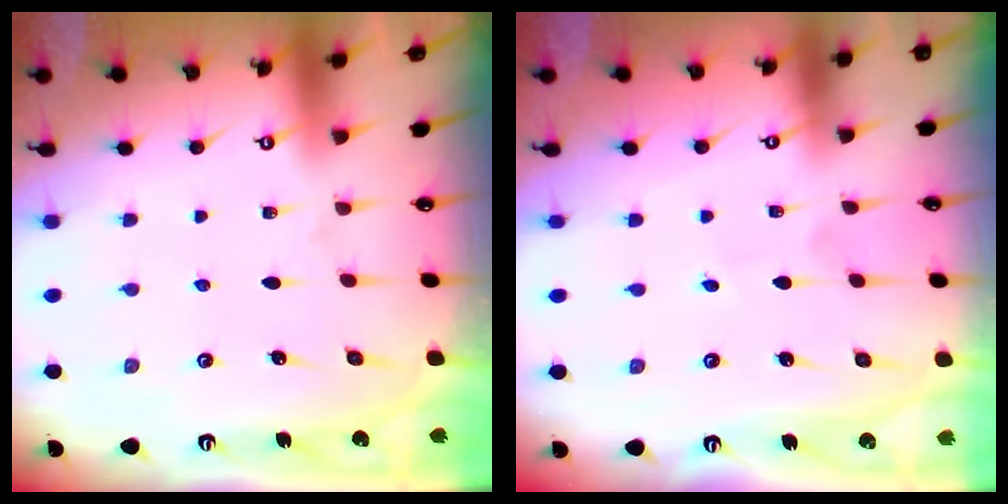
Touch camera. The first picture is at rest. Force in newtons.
{"total": 1.0, "press": 1.0, "slide": 0.0}